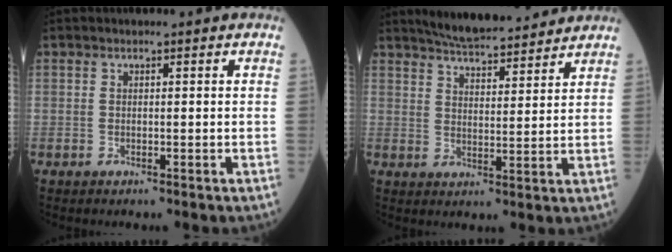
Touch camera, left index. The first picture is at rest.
{"total": 11.3, "force": [10.5, 1.4, 4.0], "torque": [-0.063, 0.010, 0.155]}